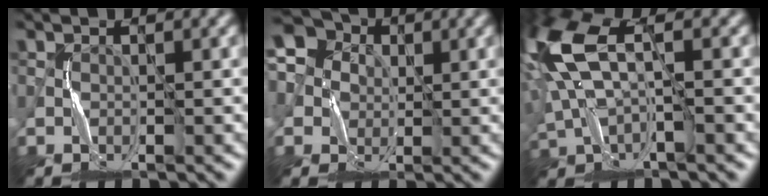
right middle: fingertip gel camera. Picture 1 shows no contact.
{"total": 6.7, "force": [1.3, 6.1, 2.4], "torque": [-0.054, 0.030, -0.015]}
{"total": 8.1, "force": [1.9, 4.0, 6.8], "torque": [-0.167, 0.012, 0.030]}